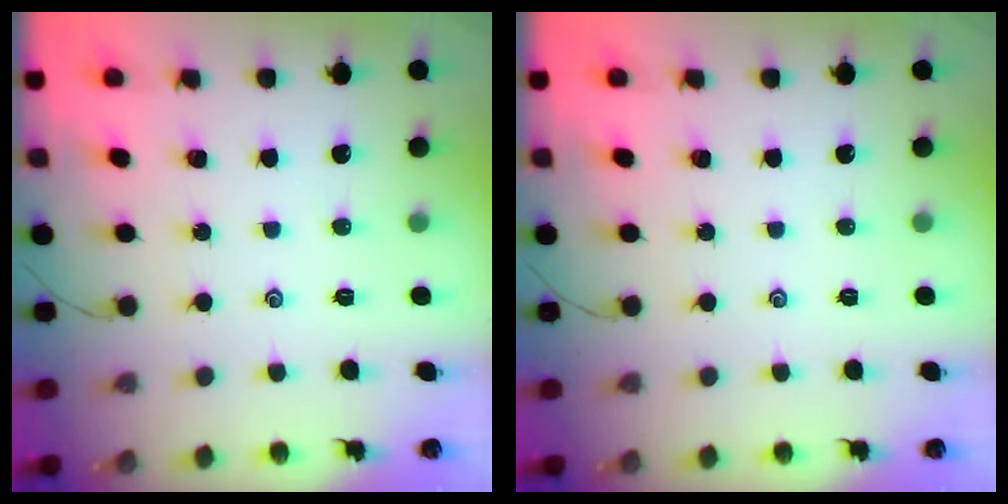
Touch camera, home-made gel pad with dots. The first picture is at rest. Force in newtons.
{"total": 0.0}